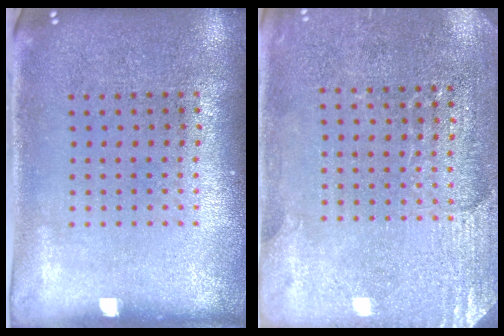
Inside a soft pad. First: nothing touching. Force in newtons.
{"total": 2.8, "press": 2.7, "slide": 0.8}